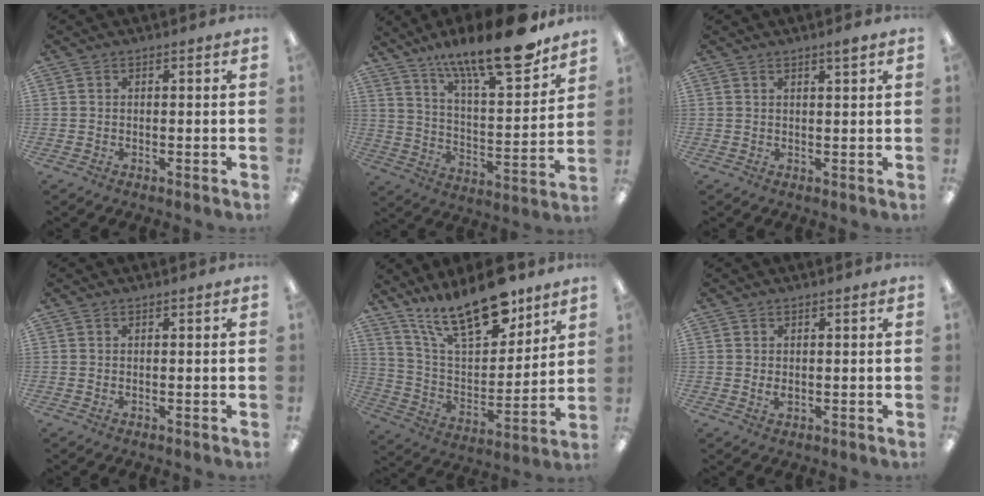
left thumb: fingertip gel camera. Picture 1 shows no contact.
{"total": 20.4, "force": [16.0, 4.2, 11.9], "torque": [-0.185, -0.111, 0.260]}
{"total": 1.7, "force": [1.0, 0.2, 1.3], "torque": [-0.026, 0.003, 0.017]}
{"total": 0.6, "force": [0.3, 0.0, 0.5], "torque": [-0.011, -0.001, 0.005]}
{"total": 20.5, "force": [15.4, 7.3, 11.5], "torque": [-0.208, -0.092, 0.270]}
{"total": 1.8, "force": [0.2, 0.9, 1.5], "torque": [-0.024, -0.001, 0.001]}